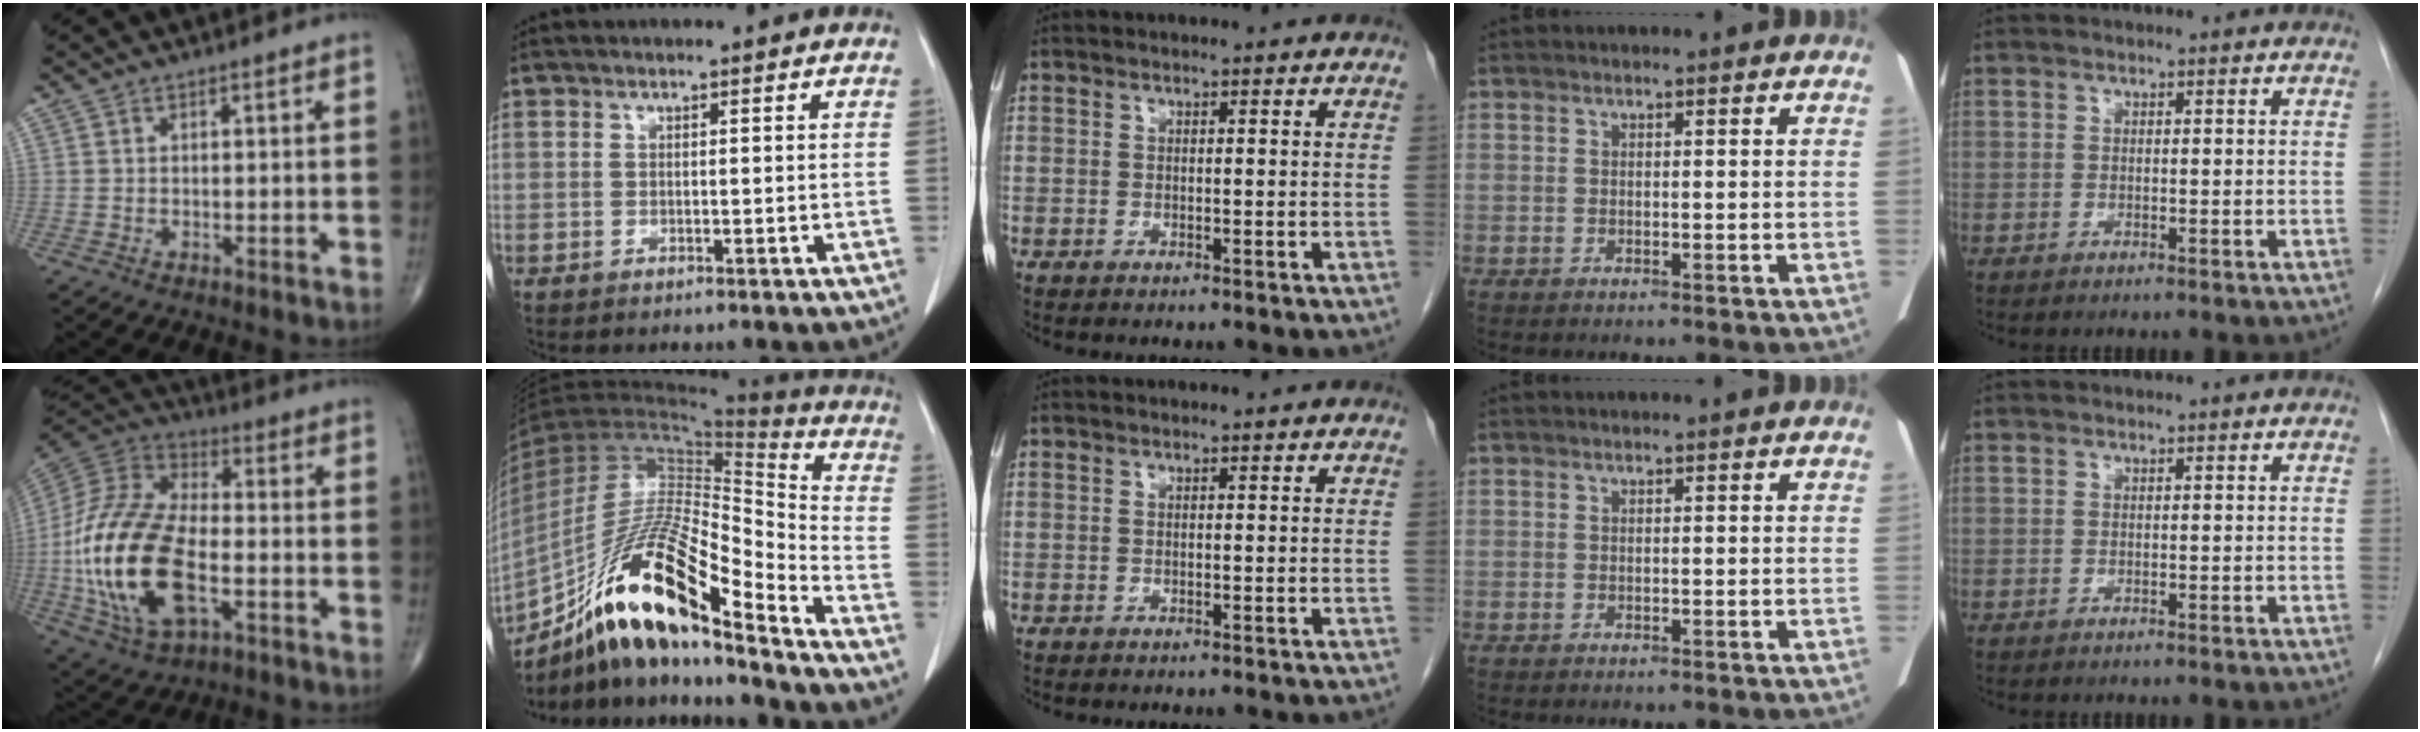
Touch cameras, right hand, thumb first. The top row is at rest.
{"thumb": {"total": 24.4, "force": [-5.2, 12.5, 20.3], "torque": [-0.427, 0.010, -0.091]}, "index": {"total": 21.4, "force": [-14.1, 3.6, 15.7], "torque": [-0.294, -0.008, -0.248]}}